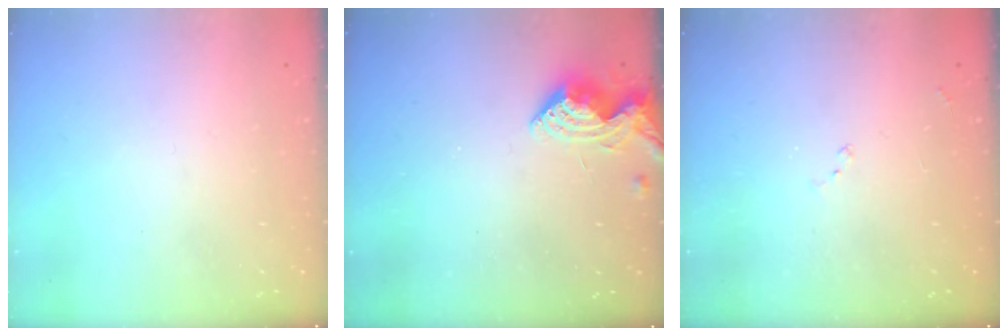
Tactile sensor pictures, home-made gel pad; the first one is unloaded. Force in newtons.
{"total": 7.1, "press": 7.1, "slide": 0.7}
{"total": 7.5, "press": 7.4, "slide": 0.7}